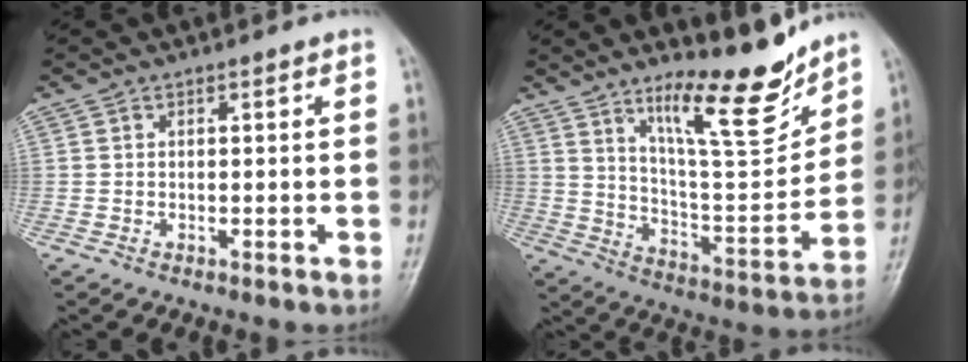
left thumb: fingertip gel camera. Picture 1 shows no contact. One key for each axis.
{"total": 16.1, "fx": 11.8, "fy": 3.8, "fz": 10.3, "tx": -0.126, "ty": -0.093, "tz": 0.202}